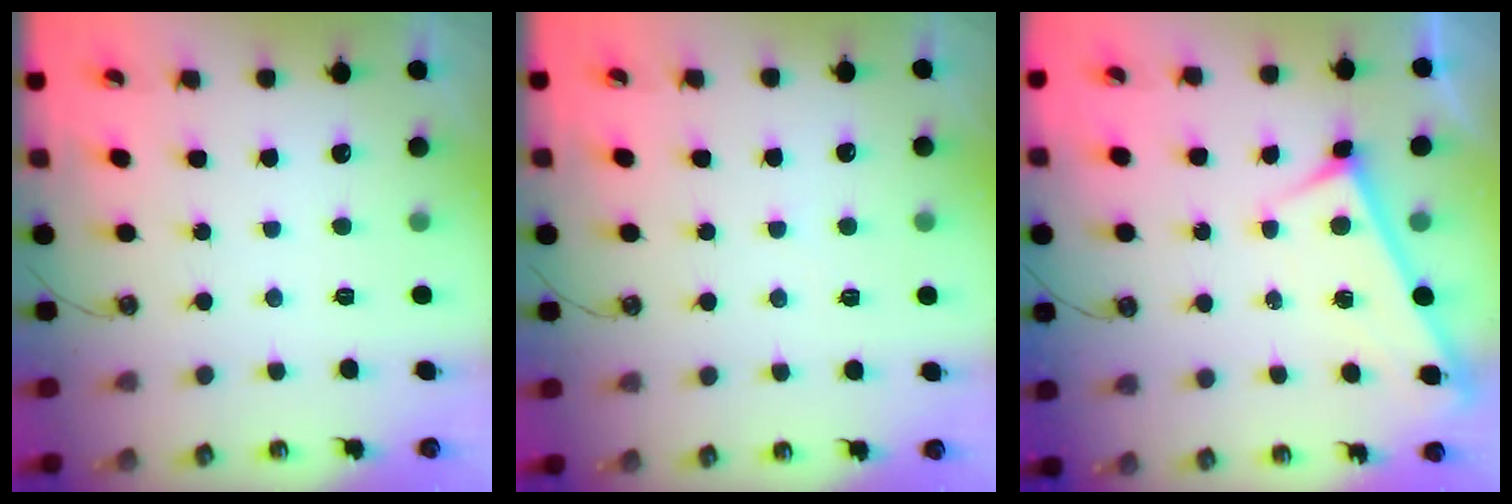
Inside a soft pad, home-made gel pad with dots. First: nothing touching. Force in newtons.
{"total": 2.9, "press": 2.9, "slide": 0.3}
{"total": 2.9, "press": 2.9, "slide": 0.3}